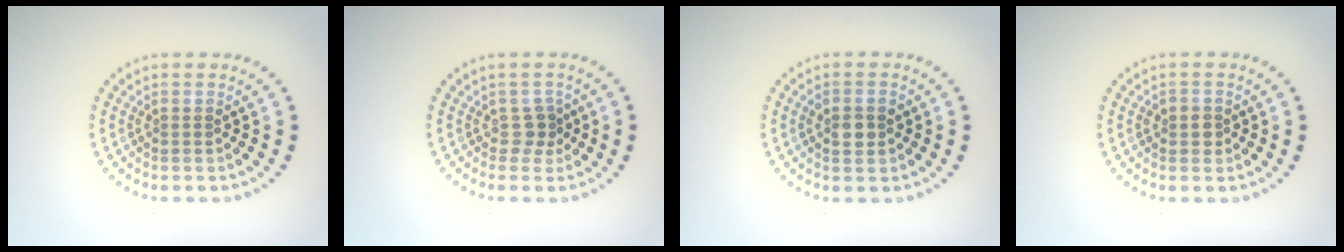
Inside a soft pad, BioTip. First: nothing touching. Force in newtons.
{"total": 1.4, "press": 1.0, "slide": 1.0}
{"total": 2.5, "press": 2.5, "slide": 0.1}
{"total": 1.5, "press": 1.3, "slide": 0.6}